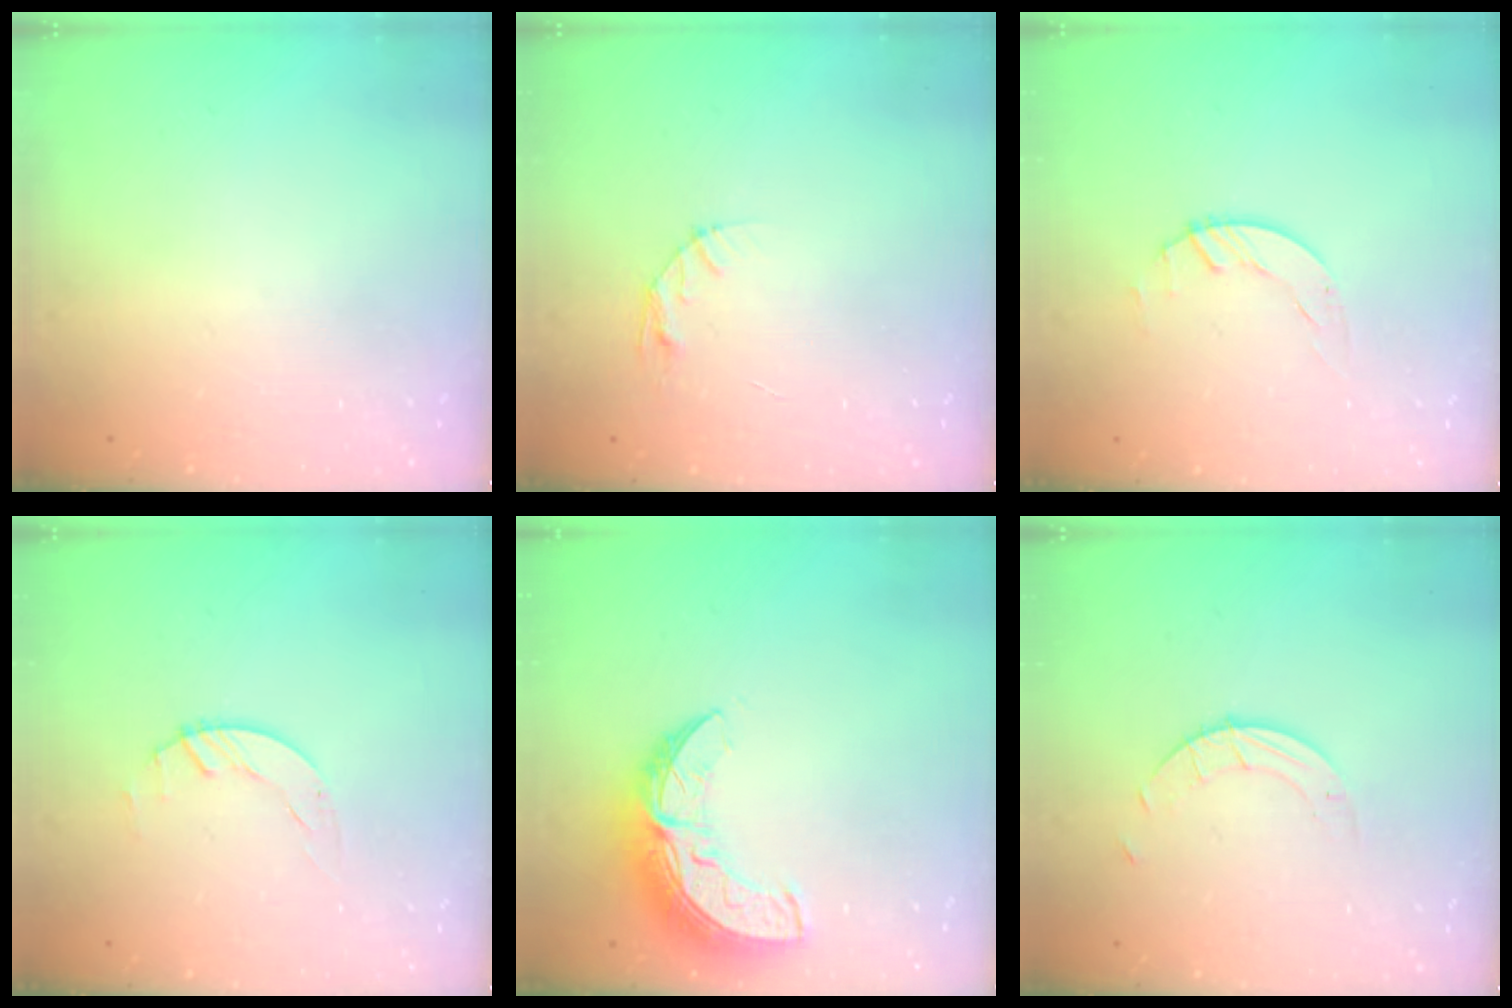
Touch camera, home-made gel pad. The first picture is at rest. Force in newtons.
{"total": 5.3, "press": 5.3, "slide": 0.6}
{"total": 1.7, "press": 1.7, "slide": 0.1}
{"total": 1.7, "press": 1.7, "slide": 0.1}
{"total": 11.3, "press": 11.3, "slide": 0.8}
{"total": 2.5, "press": 2.5, "slide": 0.2}